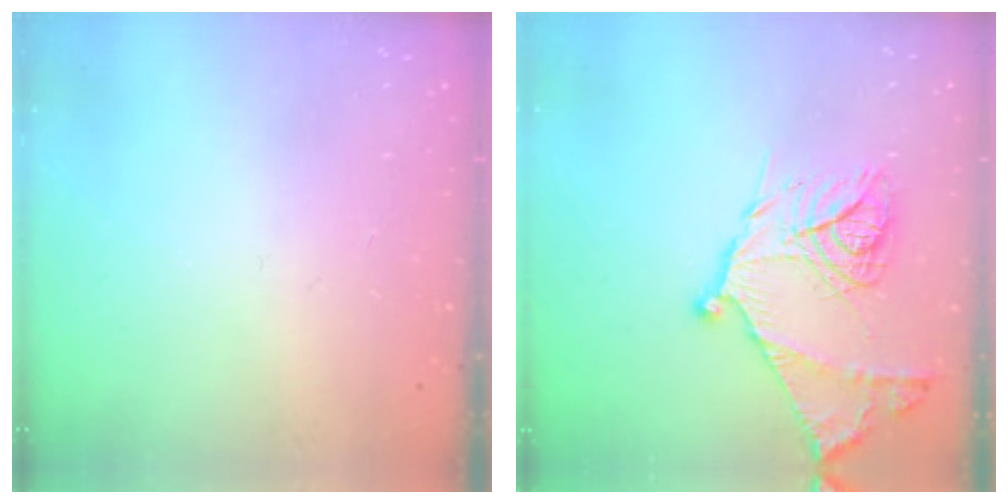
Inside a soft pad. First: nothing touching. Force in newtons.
{"total": 18.1, "press": 18.0, "slide": 1.6}